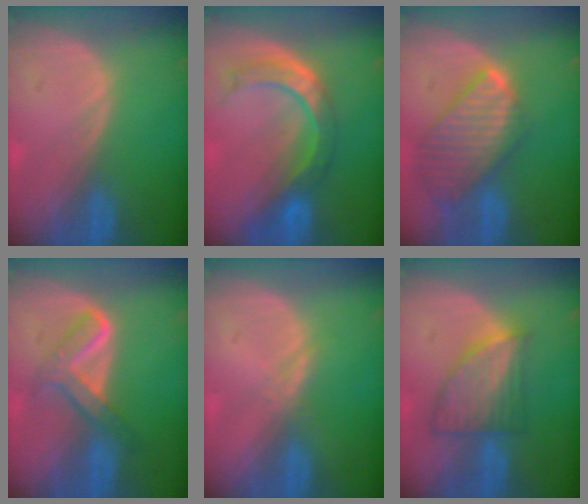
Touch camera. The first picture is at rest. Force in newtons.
{"total": 7.5, "press": 7.0, "slide": 2.7}
{"total": 9.7, "press": 8.4, "slide": 4.9}
{"total": 5.4, "press": 5.4, "slide": 0.1}
{"total": 1.1, "press": 1.1, "slide": 0.1}
{"total": 7.1, "press": 6.5, "slide": 3.0}